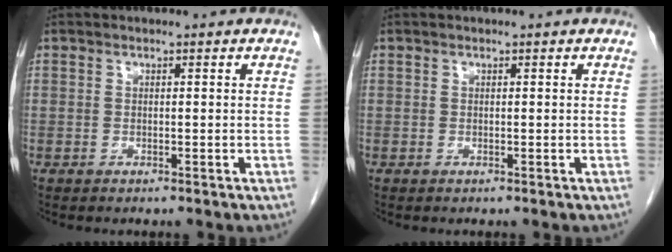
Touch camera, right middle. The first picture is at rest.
{"total": 0.0}